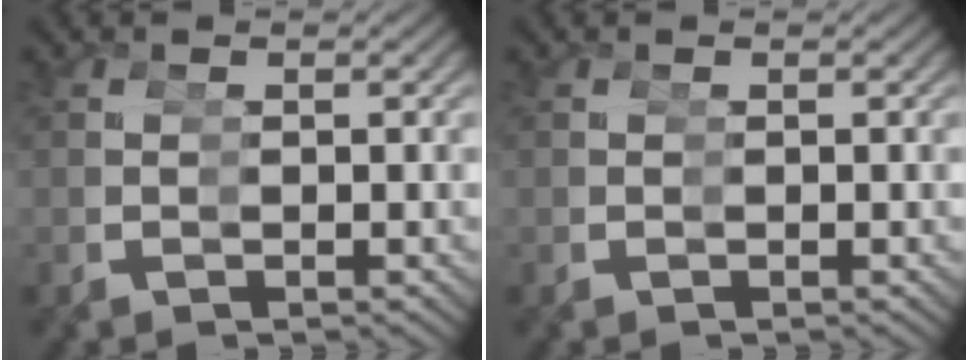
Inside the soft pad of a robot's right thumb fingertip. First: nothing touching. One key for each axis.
{"total": 0.0}